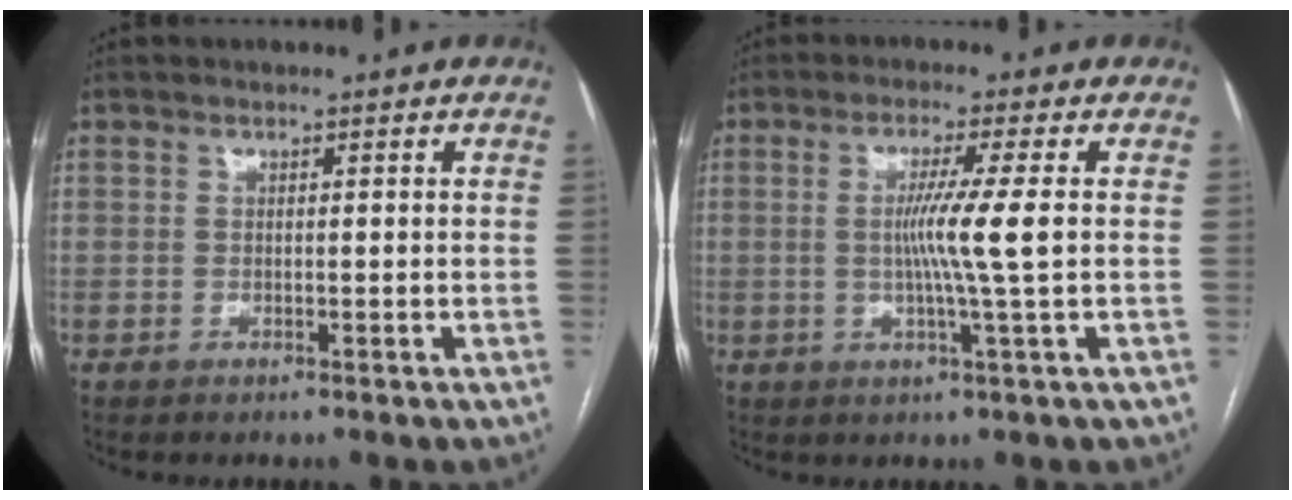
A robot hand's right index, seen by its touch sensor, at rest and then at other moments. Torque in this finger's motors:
{"motor_torque": [1.17, -0.10, 0.69, 0.16]}